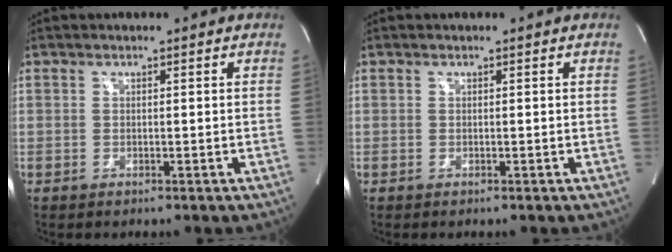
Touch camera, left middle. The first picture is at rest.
{"total": 0.0}